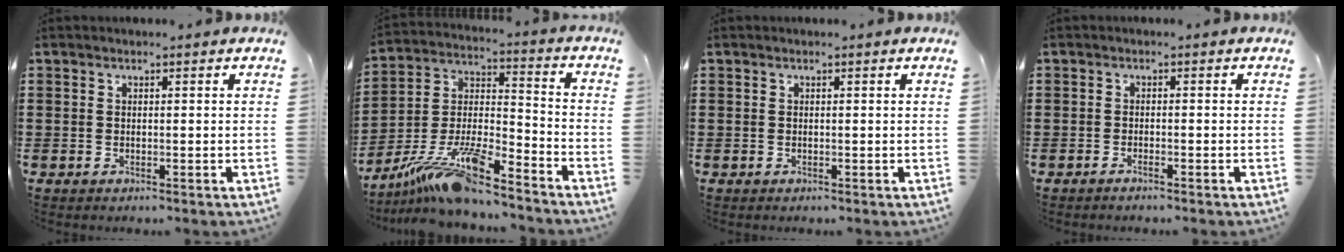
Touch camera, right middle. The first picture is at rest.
{"total": 13.6, "force": [-11.1, 1.6, 7.7], "torque": [-0.157, 0.013, -0.214]}
{"total": 0.0}
{"total": 0.9, "force": [-0.7, -0.1, 0.5], "torque": [-0.010, -0.005, -0.012]}